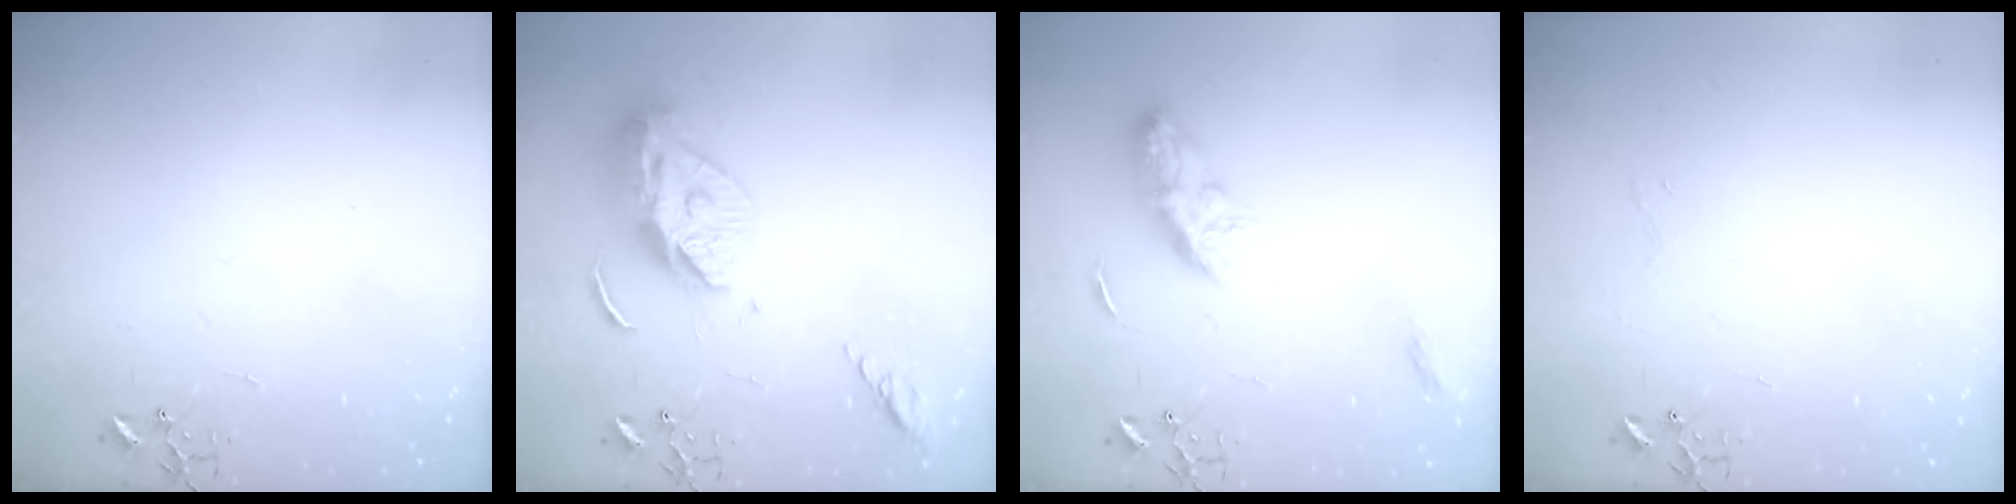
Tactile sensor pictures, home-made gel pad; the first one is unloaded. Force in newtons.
{"total": 12.7, "press": 12.7, "slide": 0.9}
{"total": 8.8, "press": 8.8, "slide": 0.0}
{"total": 3.3, "press": 3.3, "slide": 0.3}